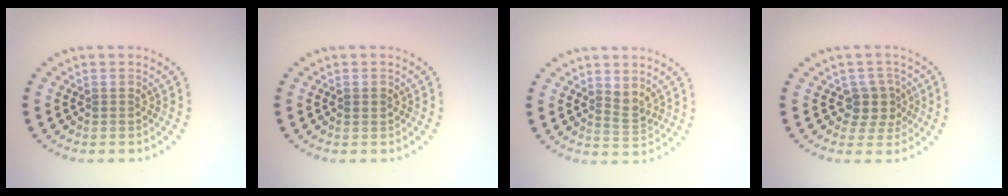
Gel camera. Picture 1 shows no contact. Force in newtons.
{"total": 0.8, "press": 0.8, "slide": 0.1}
{"total": 1.4, "press": 1.3, "slide": 0.7}
{"total": 2.5, "press": 1.9, "slide": 1.6}